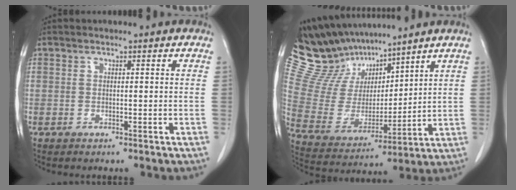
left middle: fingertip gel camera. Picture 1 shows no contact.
{"total": 14.4, "force": [13.0, 4.8, 4.0], "torque": [-0.096, 0.015, 0.260]}